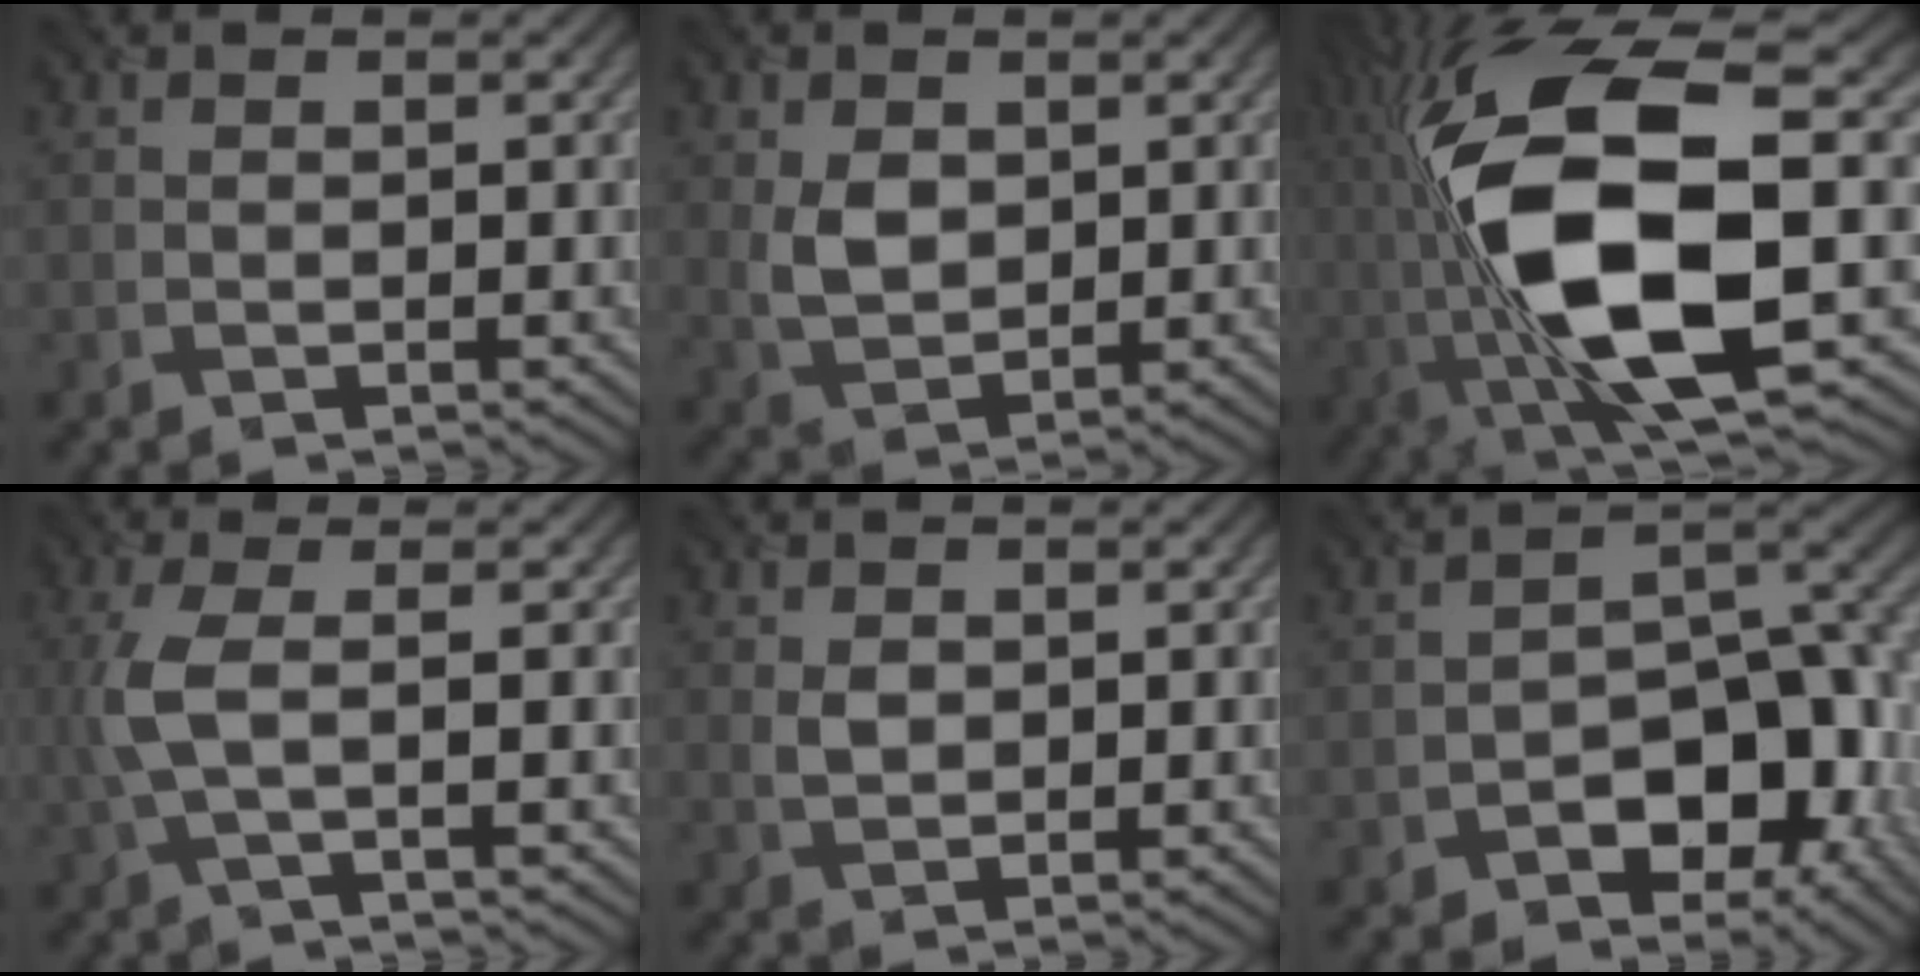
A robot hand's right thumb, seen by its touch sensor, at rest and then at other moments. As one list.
[{"total": 3.9, "force": [0.9, 2.8, 2.6], "torque": [-0.065, -0.005, 0.021]}, {"total": 18.3, "force": [-1.1, 7.0, 16.9], "torque": [-0.354, -0.011, -0.012]}, {"total": 4.2, "force": [0.3, 1.1, 4.1], "torque": [-0.108, 0.006, 0.003]}, {"total": 1.6, "force": [0.5, 1.1, 1.0], "torque": [-0.029, -0.002, 0.012]}, {"total": 9.6, "force": [-4.9, 5.7, 6.0], "torque": [-0.077, -0.007, -0.085]}]